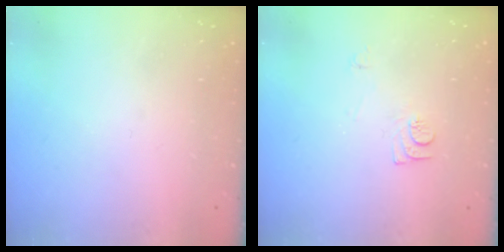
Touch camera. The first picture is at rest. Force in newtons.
{"total": 7.7, "press": 7.7, "slide": 0.8}